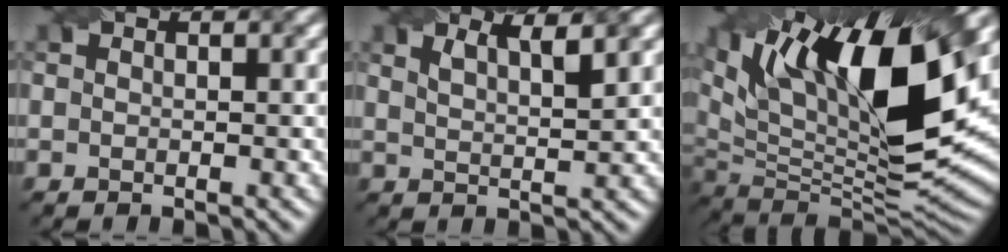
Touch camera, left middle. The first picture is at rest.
{"total": 3.5, "force": [2.3, 1.0, 2.5], "torque": [-0.022, 0.012, 0.021]}
{"total": 16.6, "force": [7.5, 6.1, 13.5], "torque": [-0.238, 0.012, 0.129]}